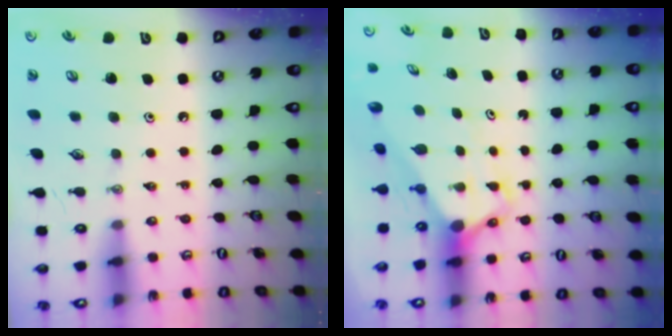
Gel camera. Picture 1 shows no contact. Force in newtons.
{"total": 3.2, "press": 3.2, "slide": 0.2}